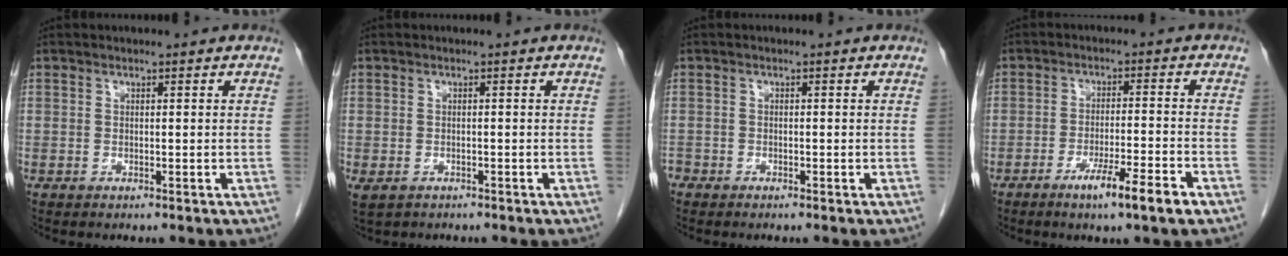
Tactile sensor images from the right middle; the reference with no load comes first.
{"total": 3.0, "force": [-1.9, 1.9, 1.2], "torque": [-0.025, -0.004, -0.028]}
{"total": 1.3, "force": [-1.1, 0.7, 0.2], "torque": [-0.003, 0.001, -0.021]}
{"total": 7.0, "force": [-4.1, -0.2, 5.6], "torque": [-0.089, -0.009, -0.068]}